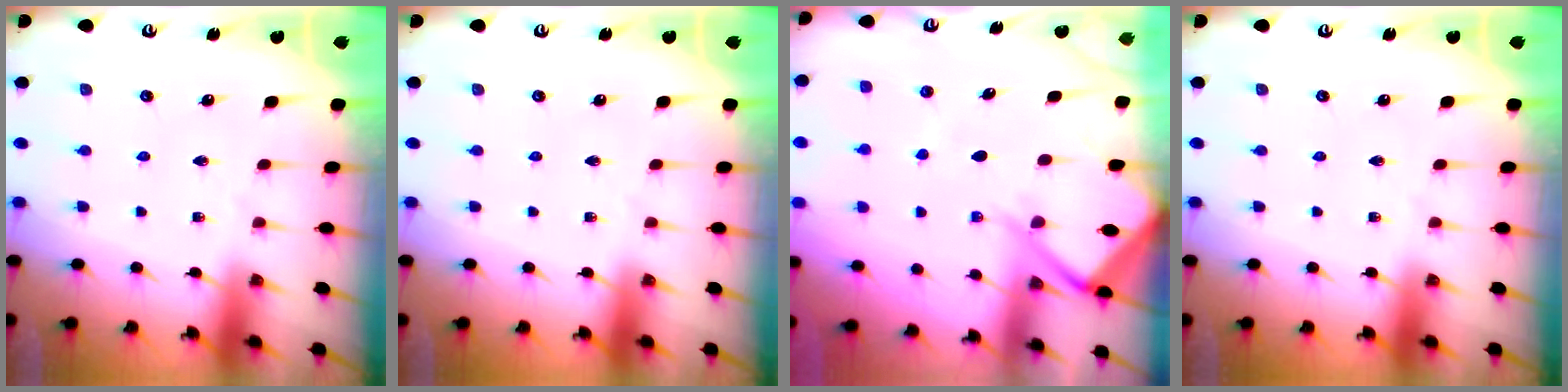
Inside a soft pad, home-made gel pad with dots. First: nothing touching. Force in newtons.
{"total": 0.0}
{"total": 9.0, "press": 9.0, "slide": 0.9}
{"total": 0.0}